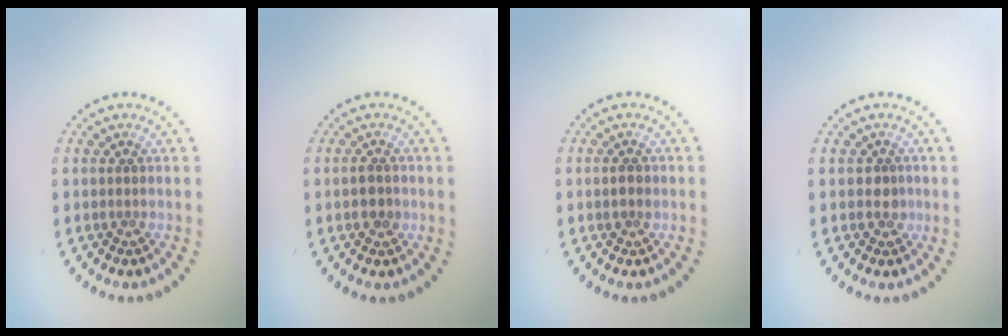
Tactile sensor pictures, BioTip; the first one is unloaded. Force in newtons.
{"total": 1.6, "press": 1.6, "slide": 0.1}
{"total": 1.2, "press": 1.2, "slide": 0.2}
{"total": 1.5, "press": 1.2, "slide": 0.8}